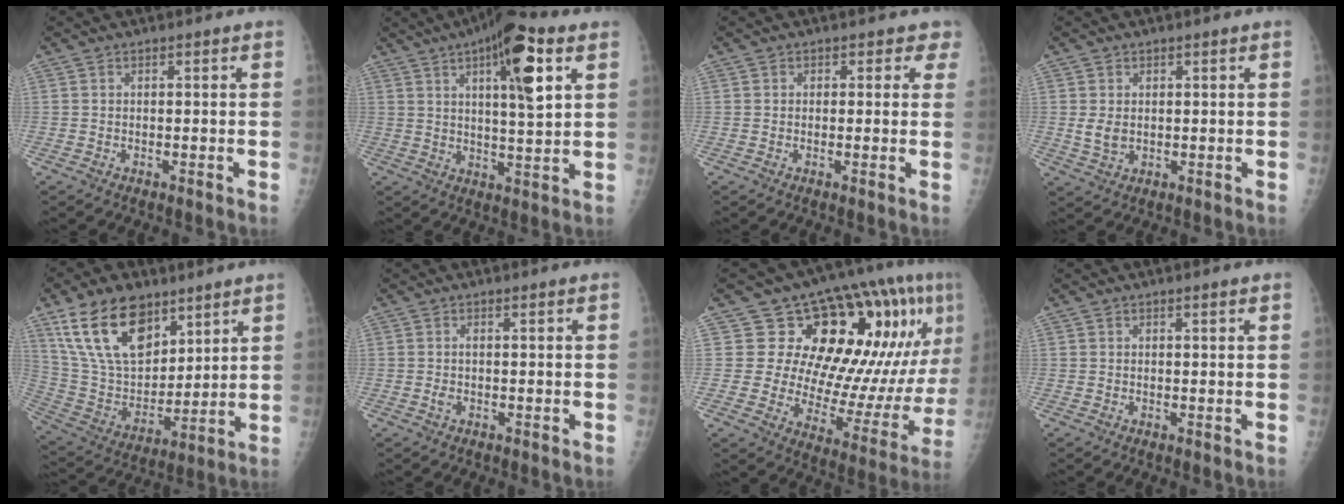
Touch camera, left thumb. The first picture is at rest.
{"total": 13.4, "force": [5.8, 3.4, 11.6], "torque": [-0.168, -0.014, 0.086]}
{"total": 2.4, "force": [1.2, 2.1, -0.1], "torque": [0.042, -0.001, -0.002]}
{"total": 3.2, "force": [0.3, 2.5, 2.0], "torque": [-0.026, -0.006, 0.012]}
{"total": 19.2, "force": [11.5, 10.9, 10.8], "torque": [-0.154, -0.047, 0.224]}
{"total": 1.0, "force": [-0.2, 0.3, 0.9], "torque": [-0.028, 0.007, -0.002]}
{"total": 23.4, "force": [9.2, 11.3, 18.3], "torque": [-0.194, -0.021, 0.145]}
{"total": 0.5, "force": [0.4, 0.1, 0.3], "torque": [0.002, -0.001, 0.005]}